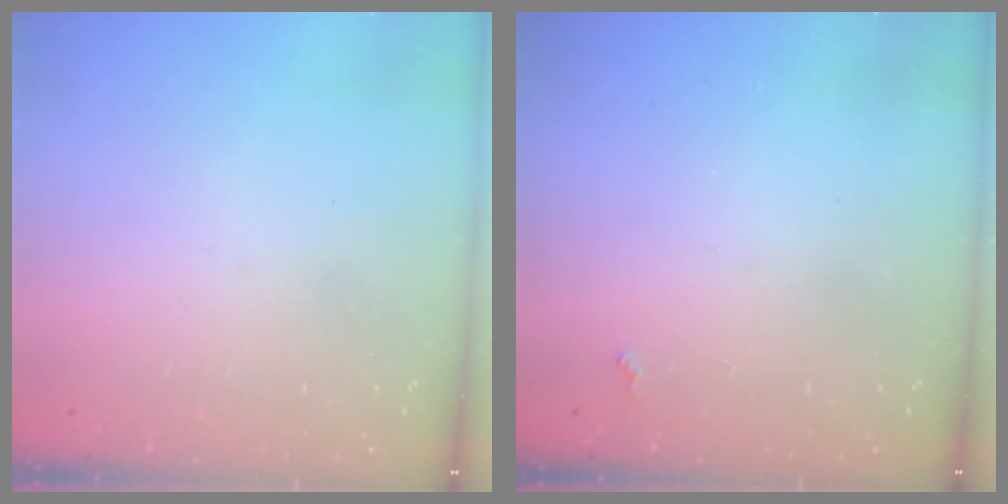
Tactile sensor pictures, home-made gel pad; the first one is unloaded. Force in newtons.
{"total": 1.9, "press": 1.9, "slide": 0.3}